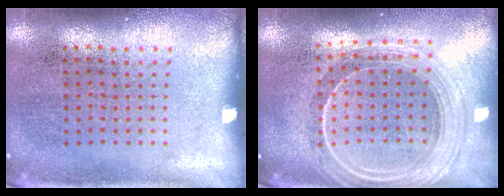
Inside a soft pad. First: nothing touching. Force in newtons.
{"total": 2.4, "press": 2.0, "slide": 1.3}